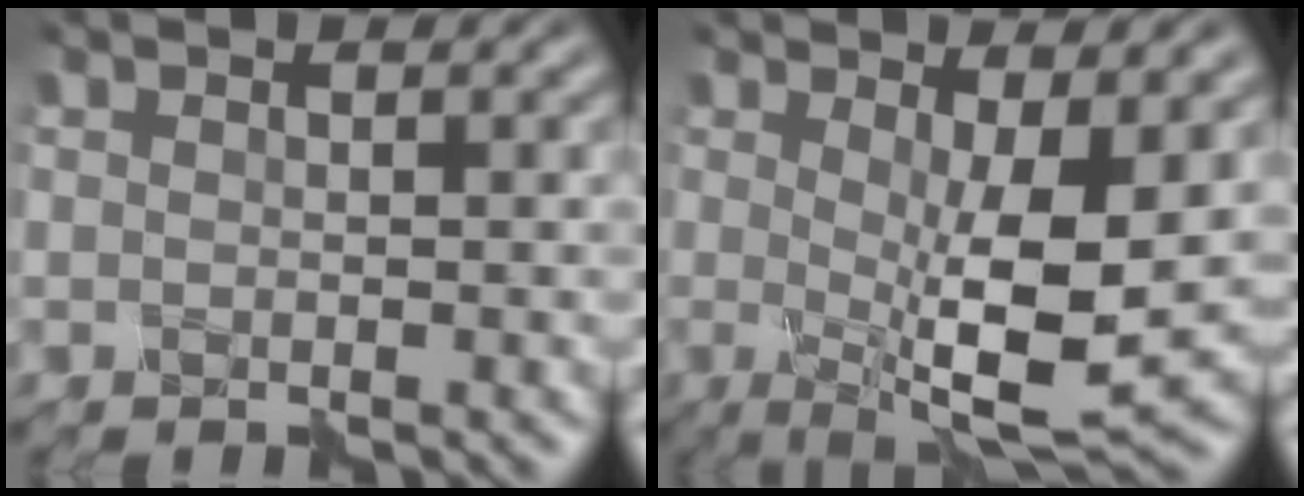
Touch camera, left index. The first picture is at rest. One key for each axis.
{"total": 7.5, "fx": -0.2, "fy": 1.8, "fz": 7.2, "tx": -0.109, "ty": -0.012, "tz": -0.003}